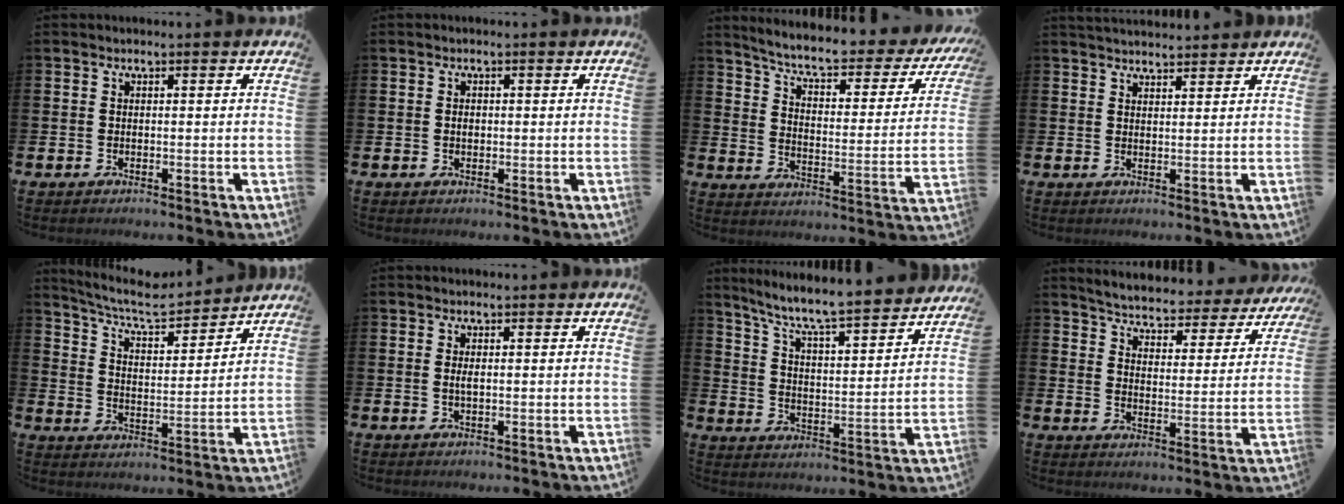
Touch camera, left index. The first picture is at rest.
{"total": 0.9, "force": [0.0, 0.6, 0.6], "torque": [0.001, -0.001, -0.005]}
{"total": 6.3, "force": [5.4, 1.3, 3.1], "torque": [-0.077, -0.045, 0.082]}
{"total": 2.6, "force": [2.6, 0.3, 0.1], "torque": [-0.007, -0.009, 0.047]}
{"total": 7.4, "force": [6.9, 1.5, 2.3], "torque": [-0.073, -0.044, 0.118]}
{"total": 1.0, "force": [0.1, 0.3, 0.9], "torque": [-0.011, -0.001, -0.001]}
{"total": 8.0, "force": [7.4, 0.5, 3.1], "torque": [-0.092, -0.061, 0.121]}
{"total": 4.3, "force": [4.3, 0.5, 0.6], "torque": [-0.036, -0.038, 0.066]}